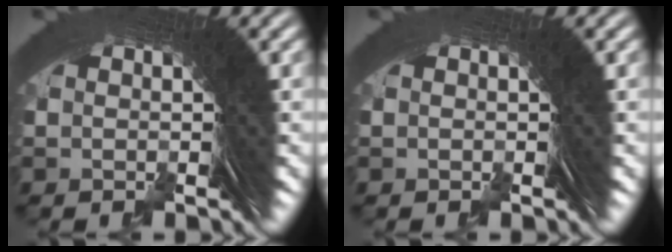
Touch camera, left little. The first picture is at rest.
{"total": 0.0}